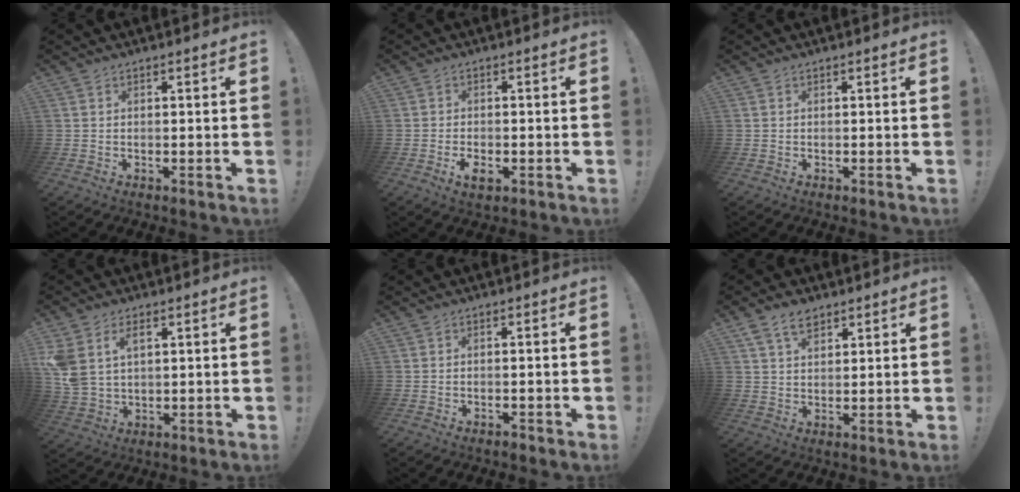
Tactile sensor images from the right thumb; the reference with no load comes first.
{"total": 3.9, "force": [-1.7, 2.2, 2.8], "torque": [-0.053, 0.003, -0.030]}
{"total": 0.0}
{"total": 7.6, "force": [3.5, 5.0, 4.5], "torque": [-0.091, -0.011, 0.066]}
{"total": 1.0, "force": [-0.9, -0.1, 0.5], "torque": [-0.012, 0.000, -0.015]}
{"total": 6.1, "force": [4.1, 3.5, 2.9], "torque": [-0.050, -0.010, 0.077]}